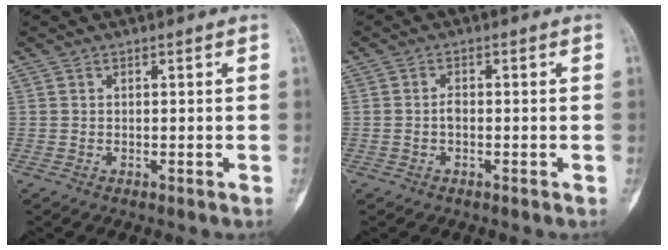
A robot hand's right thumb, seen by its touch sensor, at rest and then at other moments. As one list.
[{"total": 1.4, "force": [-0.3, 0.8, 1.1], "torque": [-0.019, 0.003, -0.006]}]